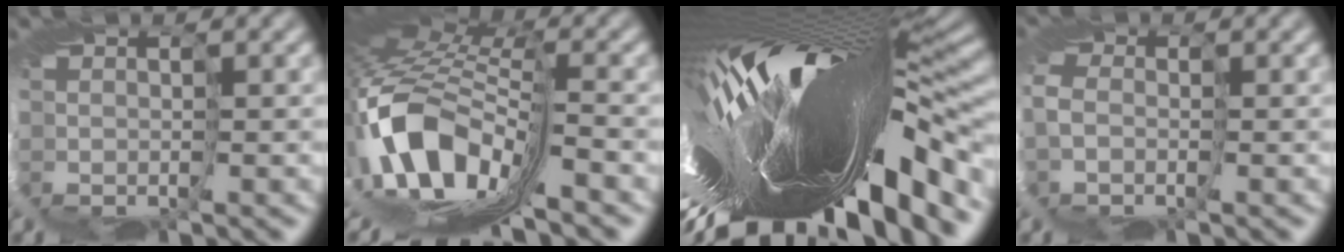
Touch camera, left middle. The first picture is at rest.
{"total": 13.3, "force": [-4.8, 6.8, 10.3], "torque": [-0.243, -0.016, -0.092]}
{"total": 18.4, "force": [-6.0, 5.9, 16.4], "torque": [-0.298, -0.043, -0.119]}
{"total": 2.9, "force": [-0.6, 2.2, 1.8], "torque": [-0.051, -0.008, -0.011]}